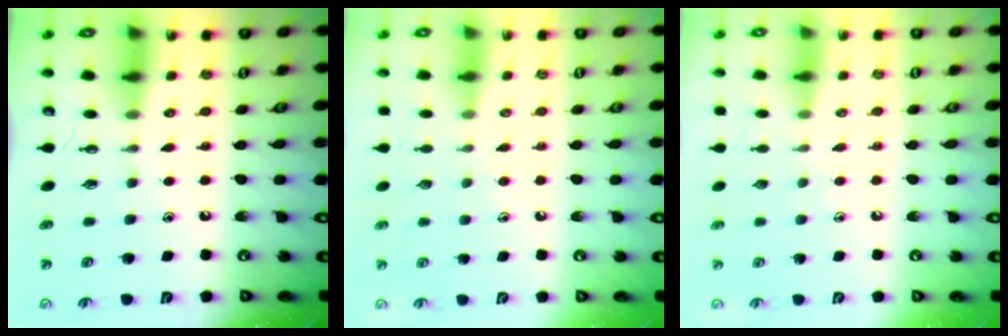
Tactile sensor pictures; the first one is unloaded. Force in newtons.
{"total": 3.7, "press": 3.7, "slide": 0.4}
{"total": 3.2, "press": 3.2, "slide": 0.3}